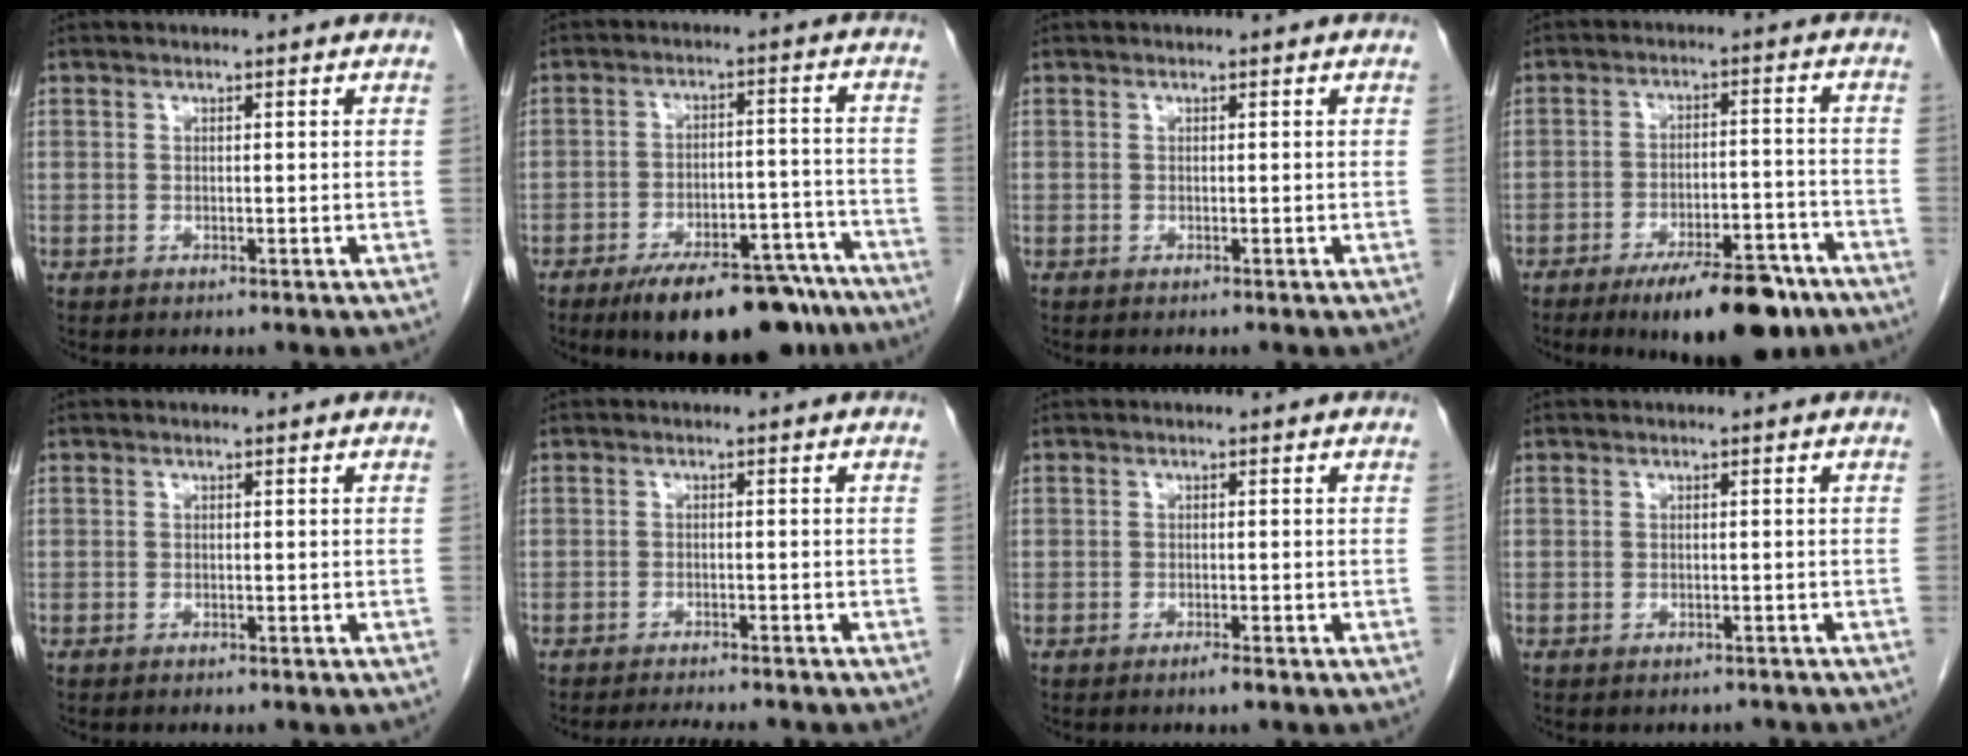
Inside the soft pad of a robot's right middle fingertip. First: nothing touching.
{"total": 16.5, "force": [-13.1, 5.2, 8.6], "torque": [-0.077, 0.021, -0.188]}
{"total": 0.0}
{"total": 12.8, "force": [-9.1, 3.6, 8.3], "torque": [-0.112, 0.001, -0.140]}
{"total": 0.7, "force": [-0.6, 0.2, 0.3], "torque": [-0.013, -0.002, -0.007]}
{"total": 6.5, "force": [-5.9, 0.9, 2.4], "torque": [-0.031, -0.010, -0.082]}
{"total": 1.1, "force": [-0.9, 0.1, 0.7], "torque": [-0.014, -0.001, -0.014]}
{"total": 1.5, "force": [-1.3, 0.6, -0.1], "torque": [-0.001, 0.001, -0.020]}